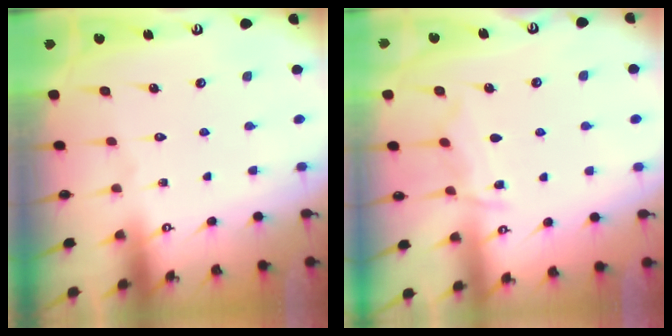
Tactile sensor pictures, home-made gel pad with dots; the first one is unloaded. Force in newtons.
{"total": 7.3, "press": 7.3, "slide": 0.7}